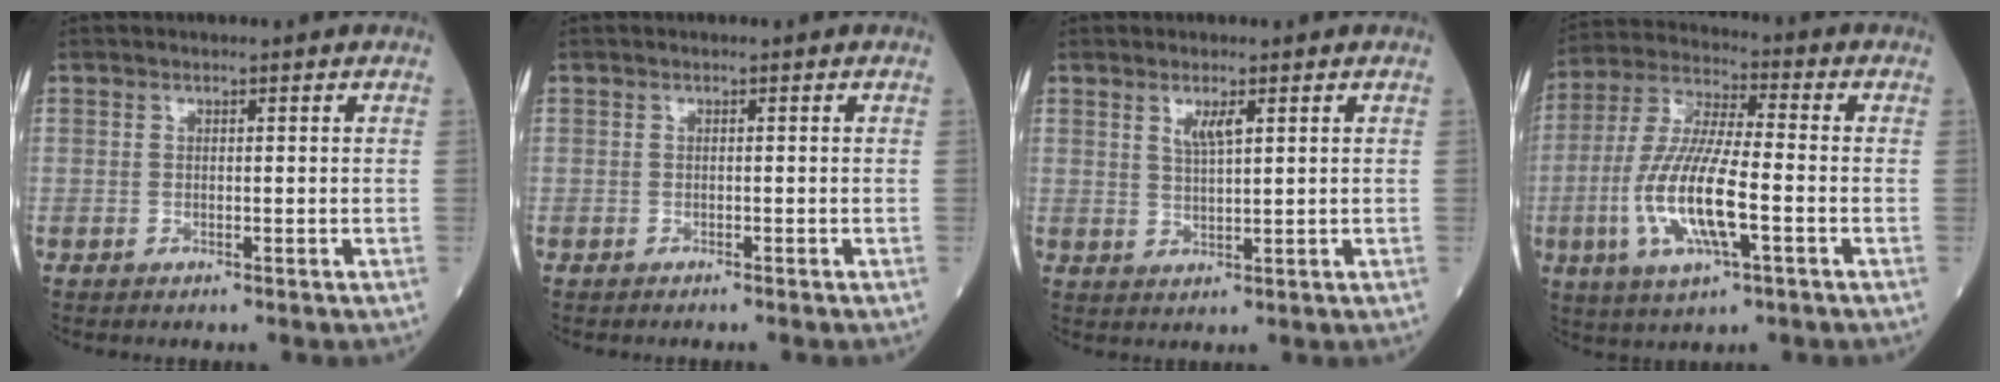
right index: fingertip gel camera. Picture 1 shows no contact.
{"total": 0.6, "force": [-0.6, 0.0, 0.1], "torque": [-0.006, -0.001, -0.012]}
{"total": 2.7, "force": [1.3, 0.3, 2.3], "torque": [-0.050, -0.001, 0.028]}
{"total": 14.0, "force": [-3.7, 2.7, 13.2], "torque": [-0.281, -0.009, -0.068]}